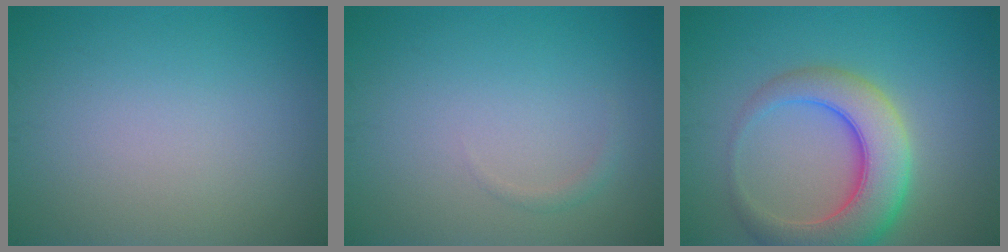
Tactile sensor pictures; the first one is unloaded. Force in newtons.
{"total": 0.7, "press": 0.7, "slide": 0.0}
{"total": 7.4, "press": 7.3, "slide": 0.6}